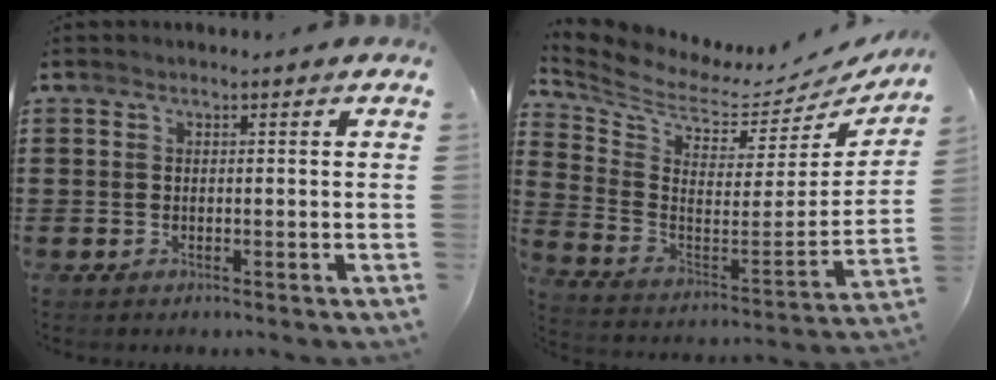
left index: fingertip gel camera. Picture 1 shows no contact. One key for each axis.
{"total": 4.4, "fx": 3.8, "fy": 1.9, "fz": 1.3, "tx": -0.055, "ty": -0.052, "tz": 0.061}